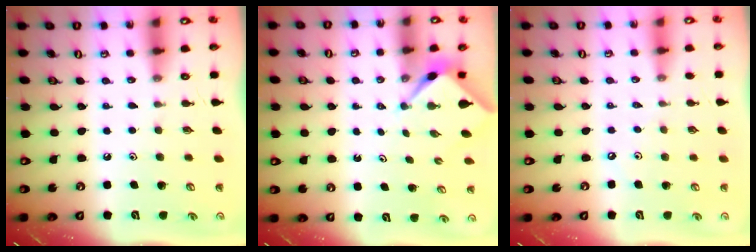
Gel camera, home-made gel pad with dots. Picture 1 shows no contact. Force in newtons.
{"total": 2.1, "press": 2.1, "slide": 0.3}
{"total": 1.7, "press": 1.7, "slide": 0.4}